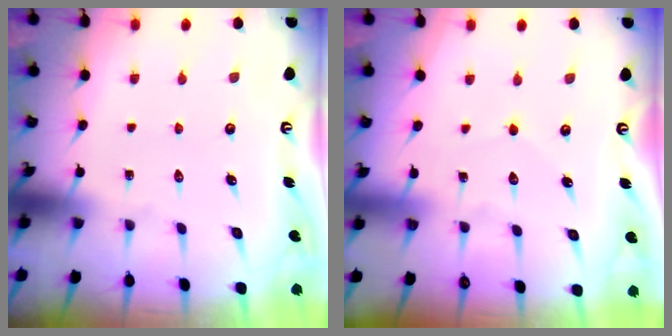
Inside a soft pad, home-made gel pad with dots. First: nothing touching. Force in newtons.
{"total": 2.1, "press": 2.1, "slide": 0.1}